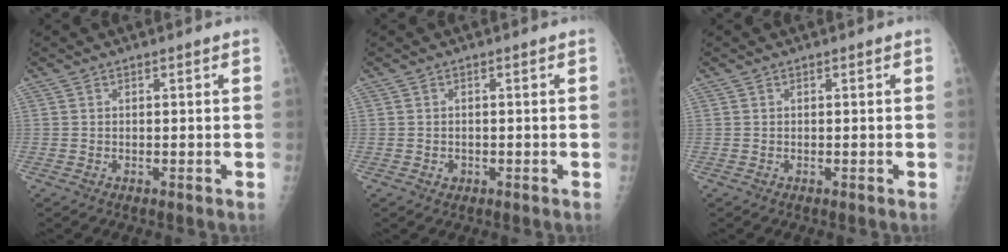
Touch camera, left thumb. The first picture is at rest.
{"total": 1.2, "force": [-0.4, 1.1, 0.2], "torque": [0.008, 0.004, -0.006]}
{"total": 0.0}